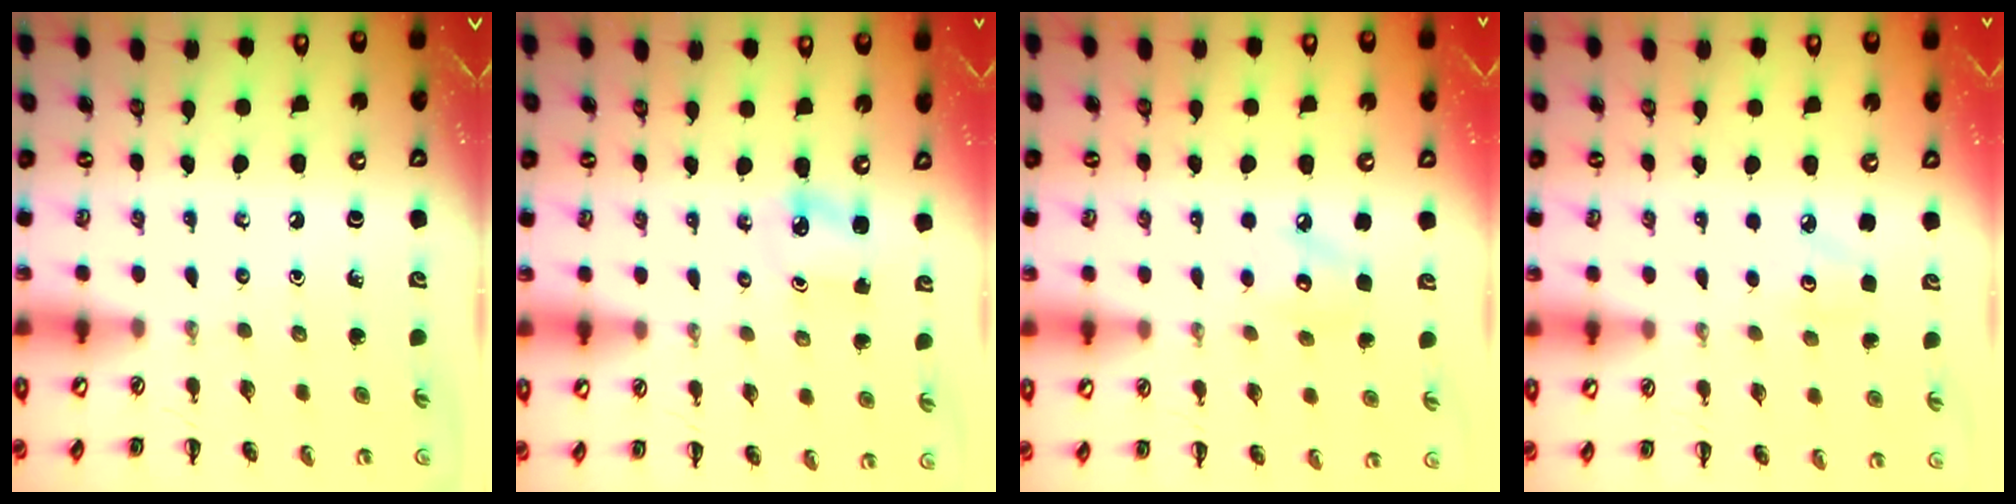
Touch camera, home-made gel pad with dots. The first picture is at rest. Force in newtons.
{"total": 2.2, "press": 2.1, "slide": 0.4}
{"total": 5.3, "press": 5.2, "slide": 0.6}
{"total": 2.6, "press": 2.5, "slide": 0.7}